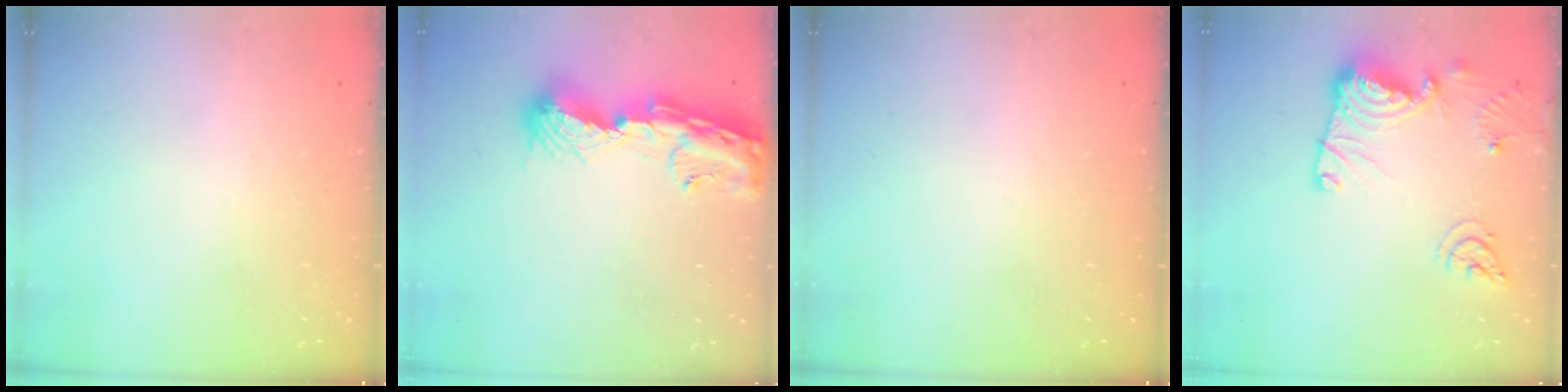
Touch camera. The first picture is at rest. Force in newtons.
{"total": 13.0, "press": 12.9, "slide": 1.3}
{"total": 0.0}
{"total": 14.1, "press": 14.0, "slide": 1.1}